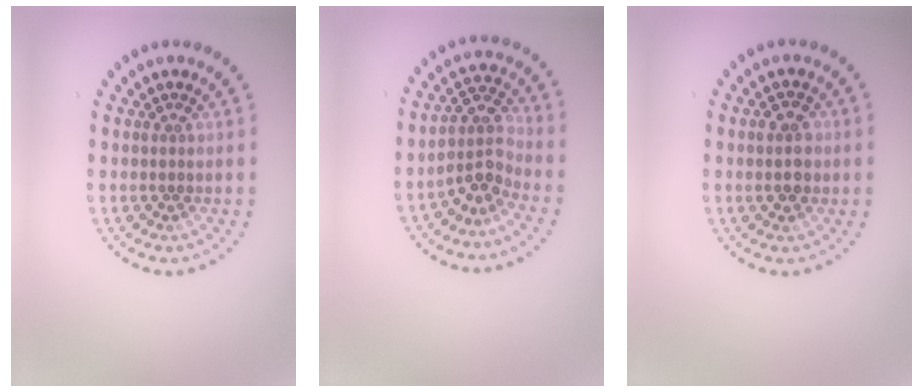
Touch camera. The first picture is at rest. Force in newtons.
{"total": 3.0, "press": 2.3, "slide": 2.0}
{"total": 2.8, "press": 2.8, "slide": 0.3}